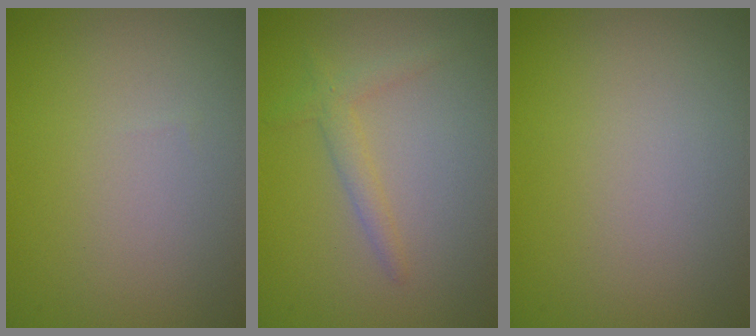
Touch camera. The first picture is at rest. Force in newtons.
{"total": 1.6, "press": 1.6, "slide": 0.1}
{"total": 0.0}